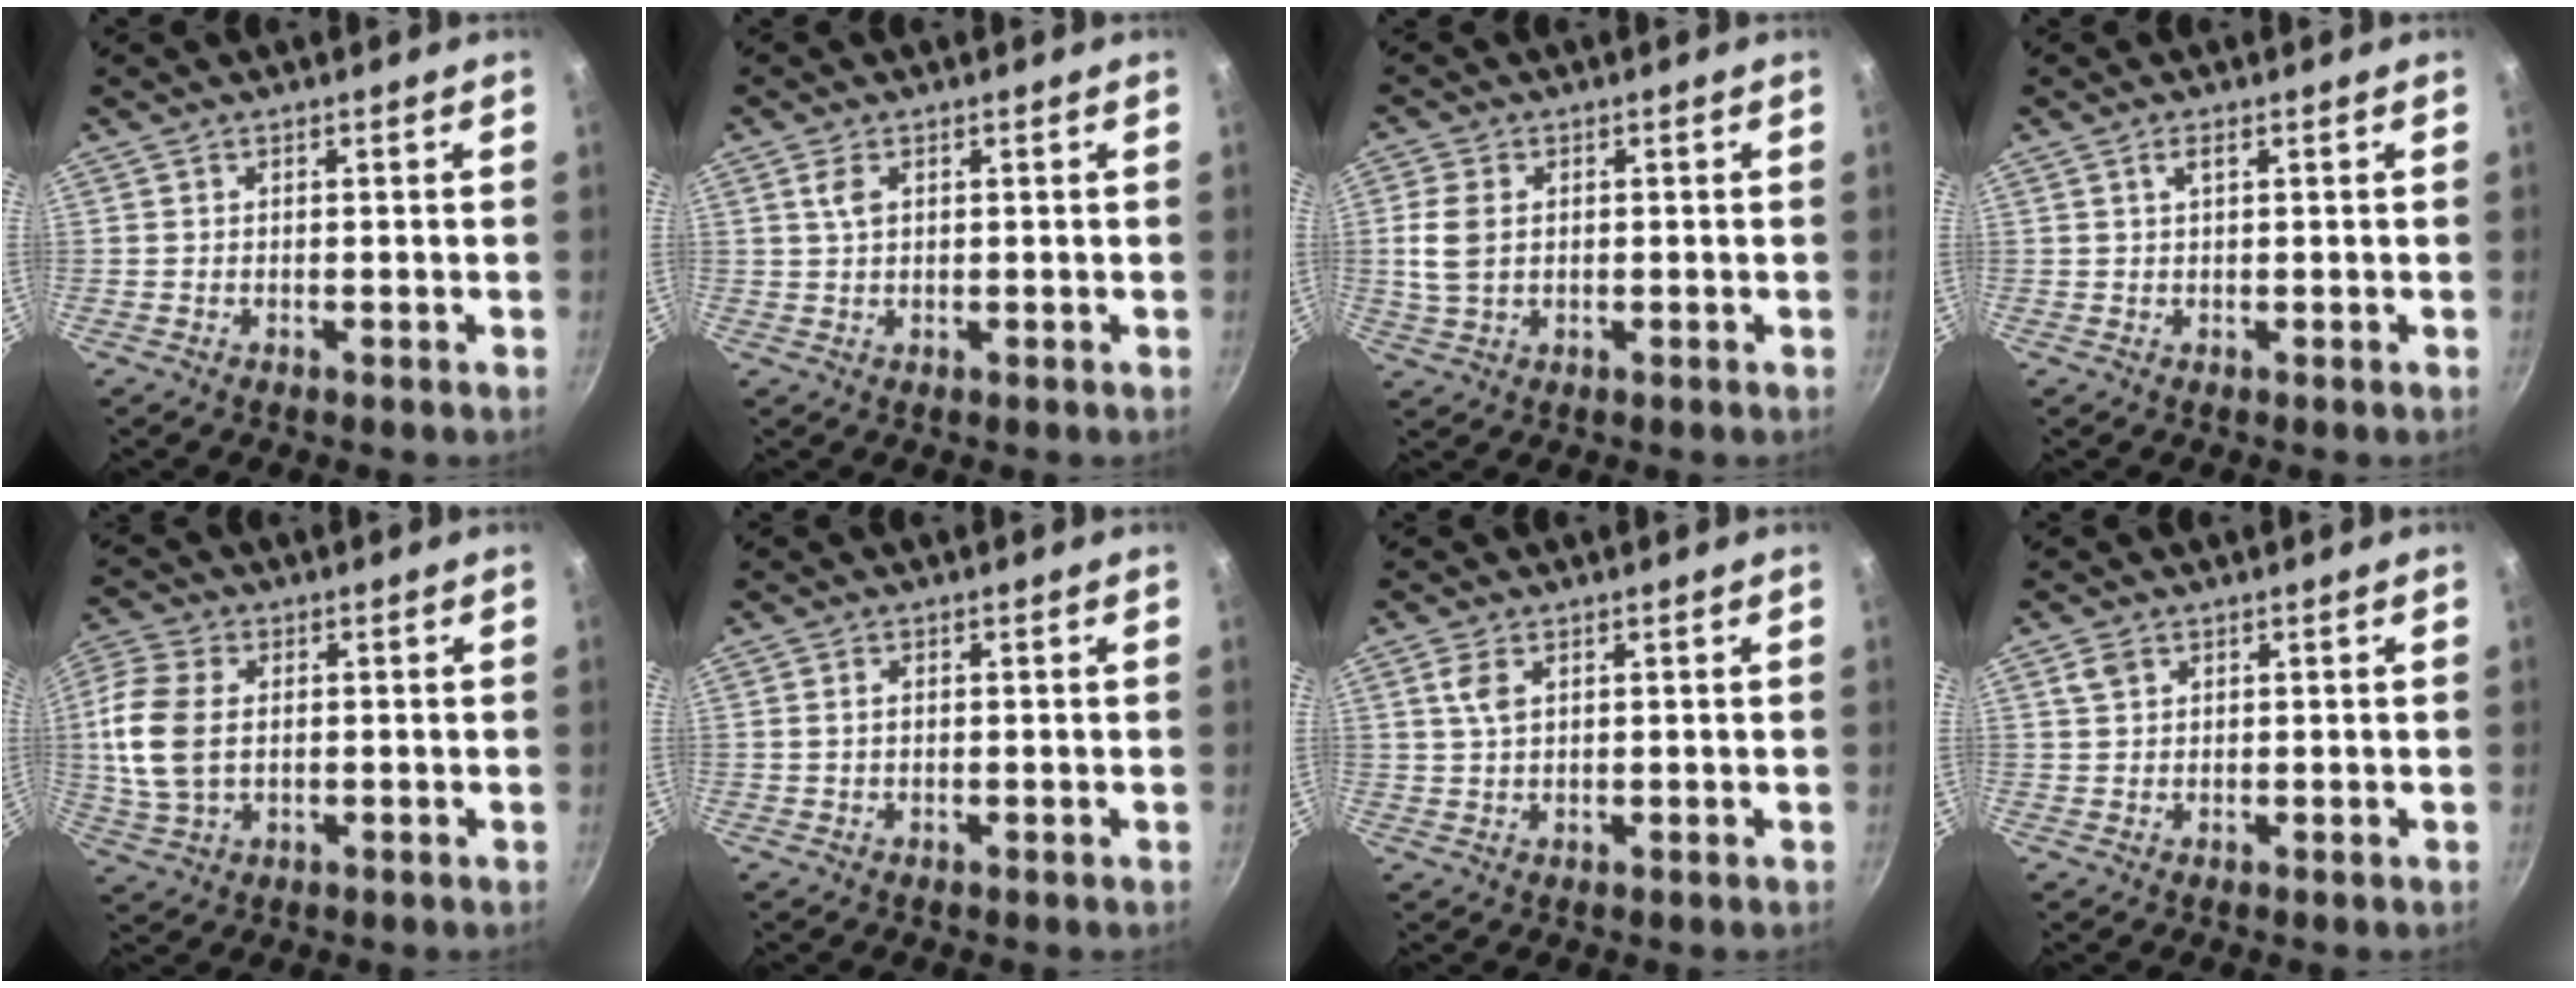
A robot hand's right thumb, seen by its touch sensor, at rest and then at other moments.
{"total": 2.7, "force": [1.0, 1.4, 2.1], "torque": [-0.039, -0.003, 0.021]}
{"total": 6.2, "force": [0.5, 4.3, 4.5], "torque": [-0.091, 0.004, 0.011]}
{"total": 1.5, "force": [0.6, 0.5, 1.3], "torque": [-0.025, 0.003, 0.013]}
{"total": 11.4, "force": [0.5, 7.4, 8.6], "torque": [-0.180, 0.008, 0.006]}
{"total": 1.2, "force": [0.1, 0.8, 0.9], "torque": [-0.016, 0.003, 0.001]}
{"total": 3.3, "force": [1.3, 1.7, 2.6], "torque": [-0.051, -0.003, 0.026]}
{"total": 2.2, "force": [1.1, 1.6, 1.2], "torque": [-0.018, 0.000, 0.022]}